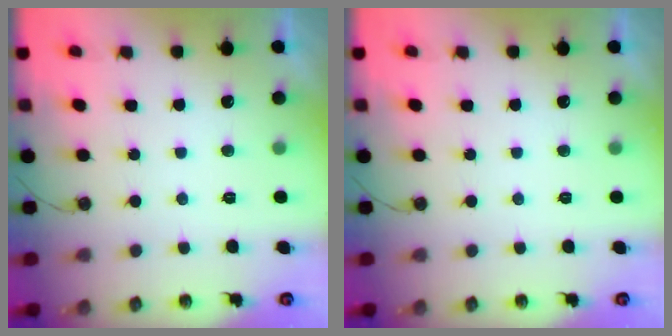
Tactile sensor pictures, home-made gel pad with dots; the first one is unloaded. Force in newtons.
{"total": 0.0}